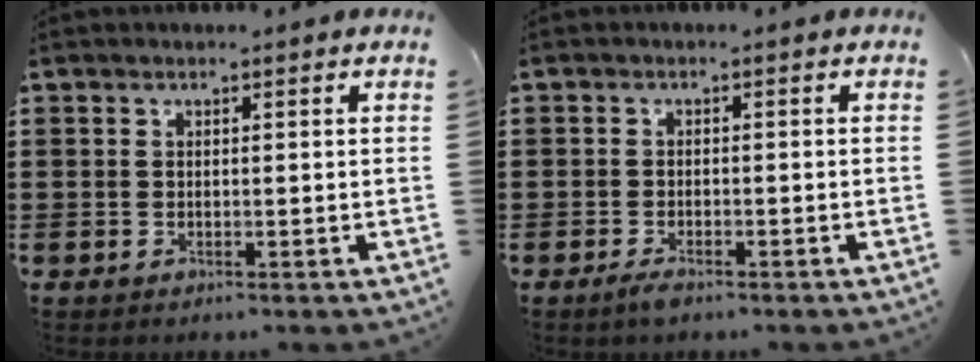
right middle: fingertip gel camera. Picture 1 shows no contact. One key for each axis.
{"total": 2.5, "fx": -2.0, "fy": 0.6, "fz": 1.3, "tx": -0.039, "ty": -0.003, "tz": -0.041}